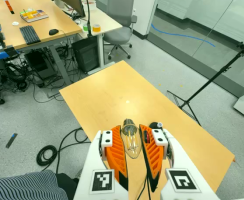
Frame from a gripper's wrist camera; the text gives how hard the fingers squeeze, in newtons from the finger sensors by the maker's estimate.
{"total": 21.3, "left": 24.3, "right": 18.4}